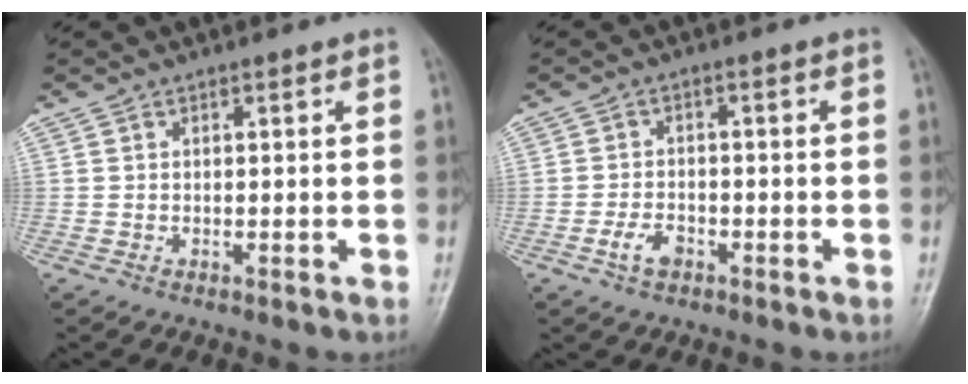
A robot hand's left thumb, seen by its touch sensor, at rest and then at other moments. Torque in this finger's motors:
{"motor_torque": [-0.20, 0.35, 0.23, 0.07, 0.01]}